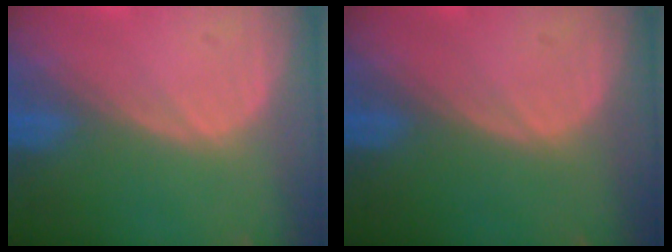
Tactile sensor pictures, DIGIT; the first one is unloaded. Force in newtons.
{"total": 0.0}